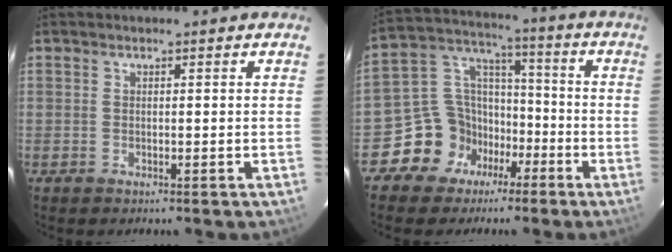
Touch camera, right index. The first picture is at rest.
{"total": 11.6, "force": [-6.3, 9.4, 2.6], "torque": [-0.061, 0.052, -0.098]}